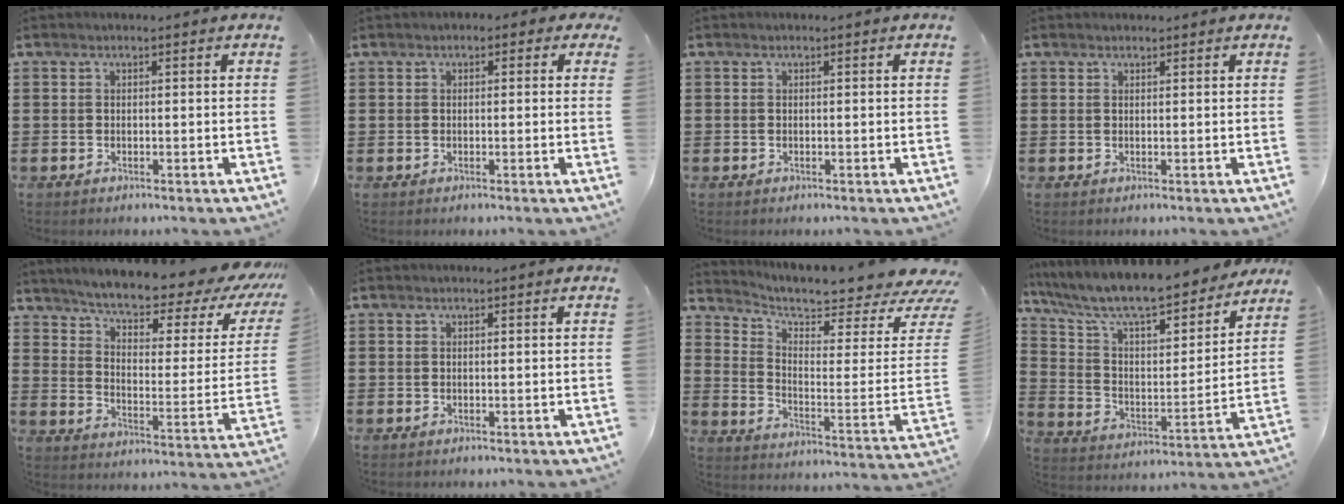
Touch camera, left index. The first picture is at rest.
{"total": 1.1, "force": [-0.2, 0.8, 0.7], "torque": [-0.017, 0.005, -0.007]}
{"total": 0.0}
{"total": 0.6, "force": [0.6, 0.1, 0.0], "torque": [-0.002, 0.001, 0.012]}
{"total": 6.3, "force": [5.4, 0.8, 3.1], "torque": [-0.079, -0.041, 0.085]}
{"total": 0.0}
{"total": 6.2, "force": [5.8, 0.4, 2.1], "torque": [-0.066, -0.057, 0.098]}
{"total": 9.5, "force": [8.5, 1.4, 4.0], "torque": [-0.117, -0.063, 0.143]}